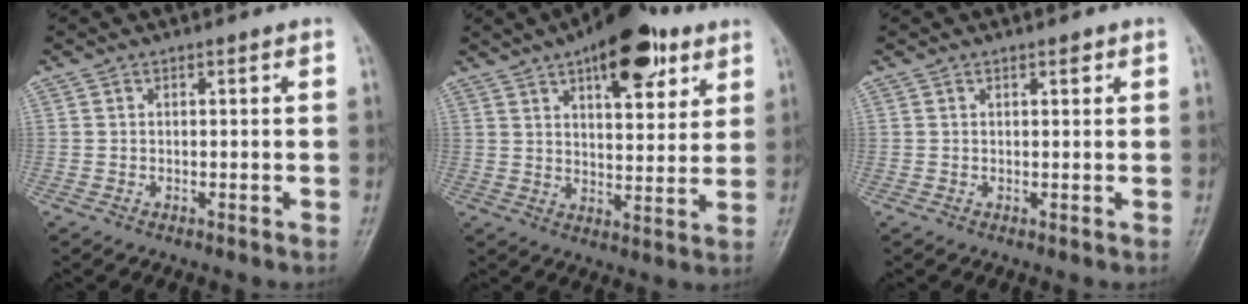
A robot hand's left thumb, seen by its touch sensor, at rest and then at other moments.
{"total": 15.9, "force": [8.8, 6.9, 11.3], "torque": [-0.122, -0.028, 0.127]}
{"total": 1.0, "force": [0.6, 0.4, 0.7], "torque": [-0.006, -0.002, 0.008]}